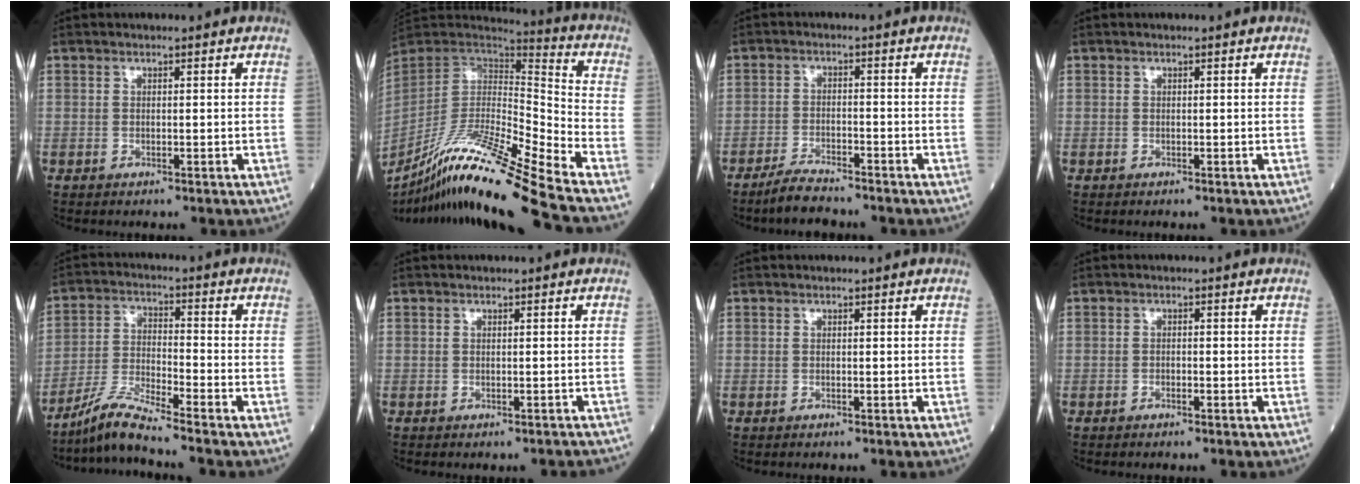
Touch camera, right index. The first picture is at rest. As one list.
[{"total": 23.2, "force": [-18.4, -2.0, 14.1], "torque": [-0.263, -0.039, -0.336]}, {"total": 4.6, "force": [-4.1, 0.5, 2.0], "torque": [-0.044, -0.012, -0.078]}, {"total": 0.0}, {"total": 6.9, "force": [-6.2, -1.3, 3.0], "torque": [-0.066, -0.021, -0.122]}, {"total": 2.0, "force": [-1.8, 0.4, 0.6], "torque": [-0.006, 0.001, -0.023]}, {"total": 0.0}, {"total": 0.8, "force": [-0.5, 0.3, 0.5], "torque": [-0.009, 0.001, -0.009]}]